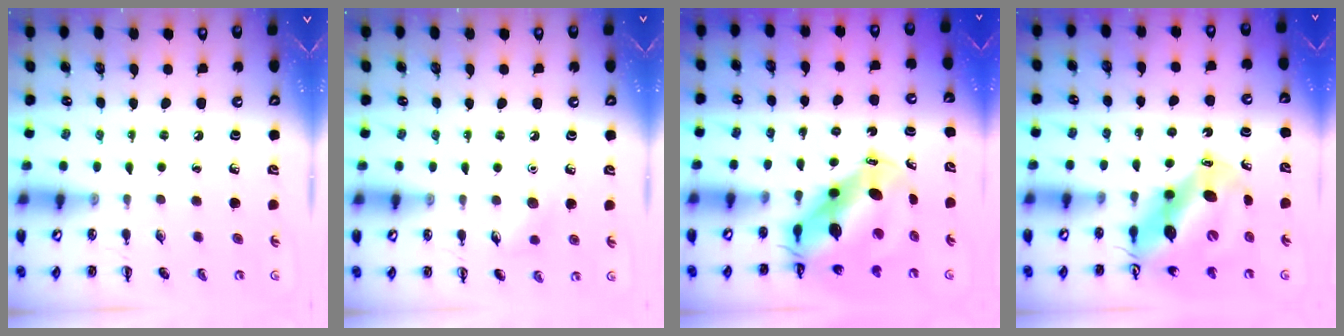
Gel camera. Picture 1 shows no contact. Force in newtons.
{"total": 5.9, "press": 5.7, "slide": 1.4}
{"total": 12.4, "press": 11.7, "slide": 3.9}
{"total": 12.4, "press": 11.7, "slide": 3.9}